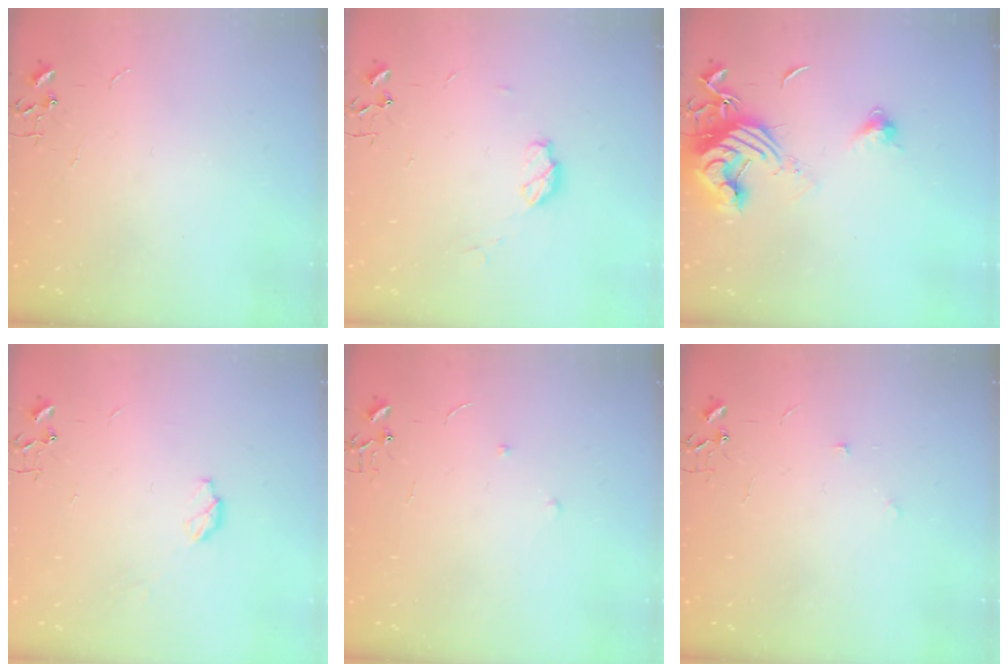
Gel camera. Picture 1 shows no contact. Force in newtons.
{"total": 6.3, "press": 6.2, "slide": 0.5}
{"total": 13.8, "press": 13.7, "slide": 1.7}
{"total": 4.4, "press": 4.3, "slide": 0.2}
{"total": 5.6, "press": 5.6, "slide": 0.6}
{"total": 5.1, "press": 4.9, "slide": 1.7}